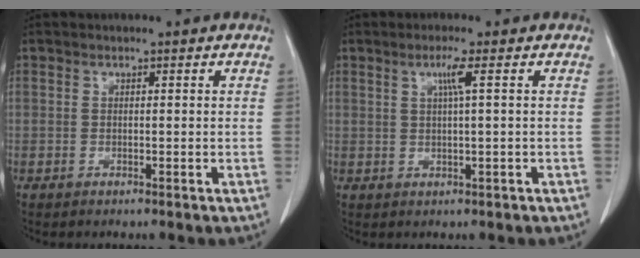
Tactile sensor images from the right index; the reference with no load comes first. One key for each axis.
{"total": 2.9, "fx": 0.9, "fy": -0.6, "fz": 2.7, "tx": -0.053, "ty": -0.002, "tz": 0.017}